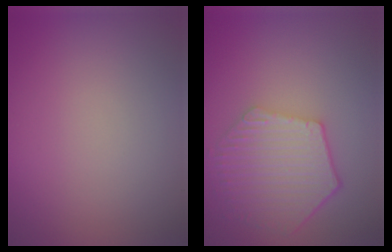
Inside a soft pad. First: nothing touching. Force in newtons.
{"total": 5.9, "press": 4.6, "slide": 3.7}